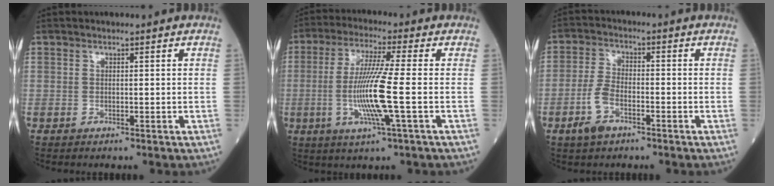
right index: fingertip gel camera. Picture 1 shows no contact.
{"total": 10.1, "force": [-1.7, -0.7, 10.0], "torque": [-0.203, -0.011, -0.037]}
{"total": 5.3, "force": [-2.7, 2.4, 3.9], "torque": [-0.091, 0.000, -0.051]}